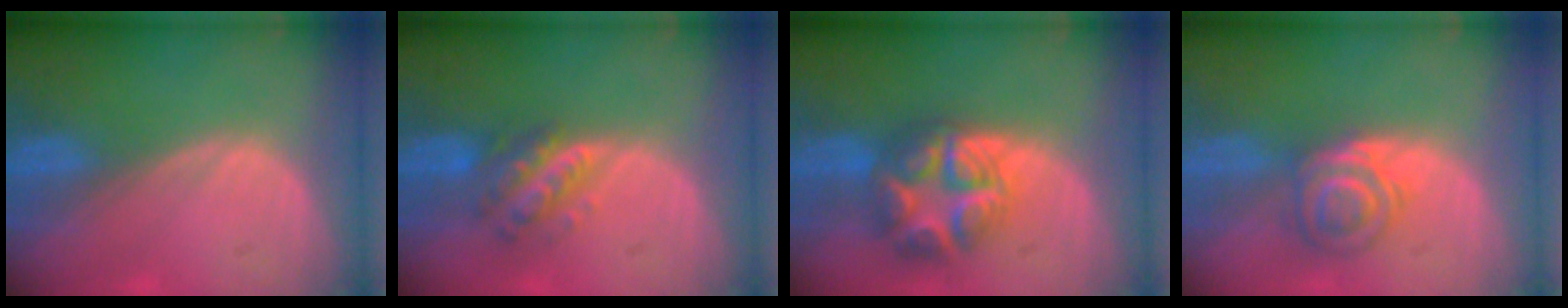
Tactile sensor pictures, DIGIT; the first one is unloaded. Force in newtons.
{"total": 5.7, "press": 5.3, "slide": 2.3}
{"total": 9.0, "press": 9.0, "slide": 0.5}
{"total": 6.0, "press": 5.5, "slide": 2.3}